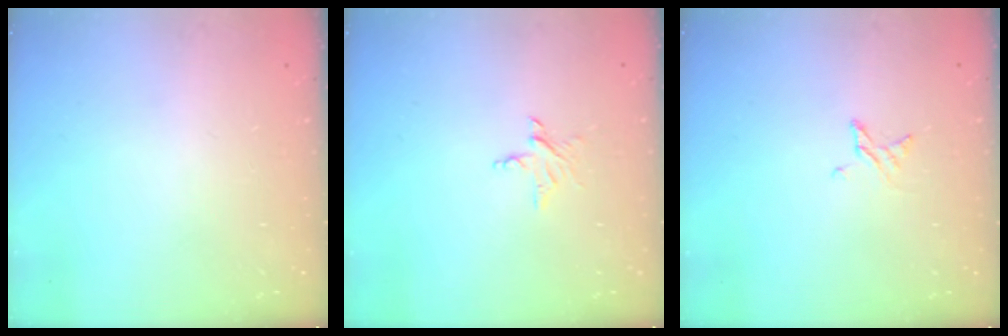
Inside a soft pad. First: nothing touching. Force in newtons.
{"total": 3.8, "press": 3.8, "slide": 0.3}
{"total": 3.0, "press": 3.0, "slide": 0.3}